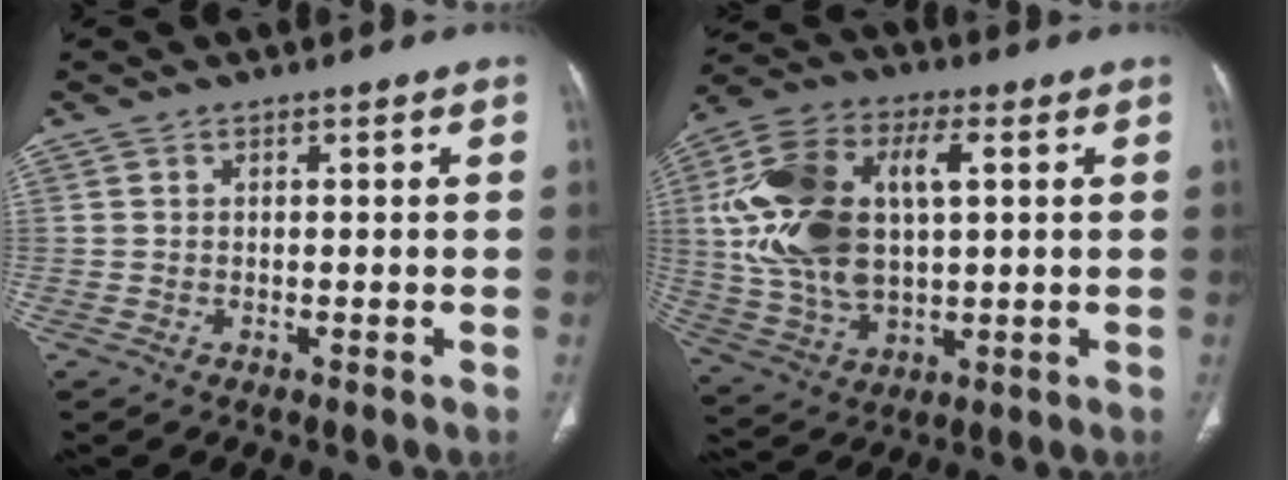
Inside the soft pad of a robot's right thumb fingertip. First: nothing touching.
{"total": 20.8, "force": [3.5, 11.4, 17.0], "torque": [-0.337, 0.009, 0.066]}